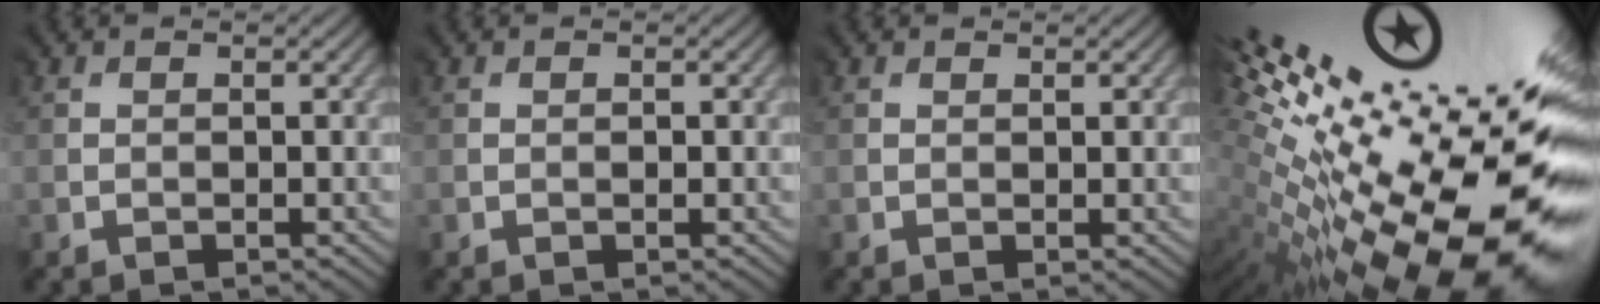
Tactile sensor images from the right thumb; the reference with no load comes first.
{"total": 0.0}
{"total": 0.7, "force": [0.4, 0.1, 0.5], "torque": [-0.013, -0.001, 0.007]}
{"total": 18.7, "force": [2.6, 7.9, 16.8], "torque": [-0.273, 0.005, 0.088]}